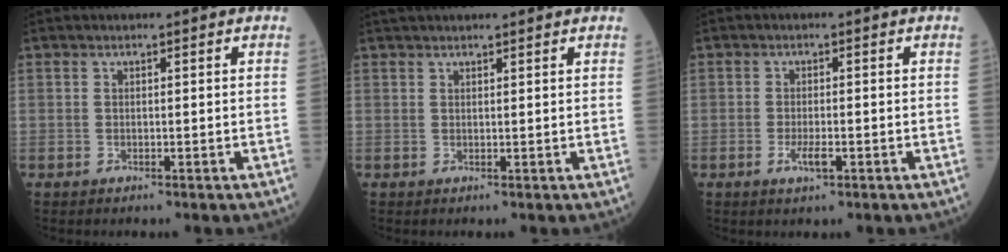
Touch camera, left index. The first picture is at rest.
{"total": 5.5, "force": [5.0, 0.3, 2.3], "torque": [-0.028, 0.031, 0.070]}
{"total": 2.3, "force": [-1.1, 0.6, 2.0], "torque": [-0.041, -0.006, -0.020]}